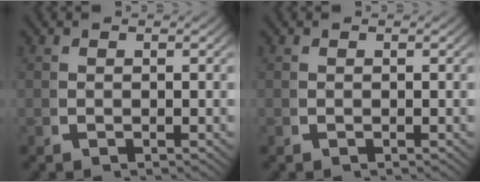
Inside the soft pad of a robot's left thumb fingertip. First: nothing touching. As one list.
[{"total": 0.0}]